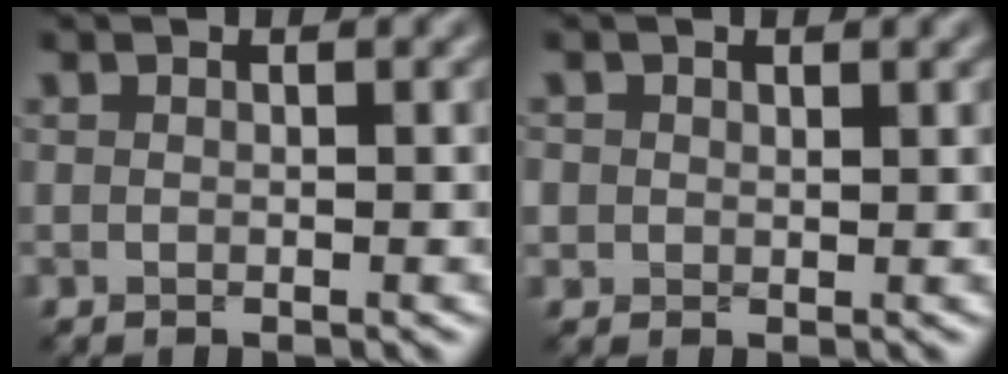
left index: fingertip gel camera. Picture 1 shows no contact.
{"total": 1.3, "force": [0.5, 1.2, 0.3], "torque": [-0.005, -0.002, 0.009]}